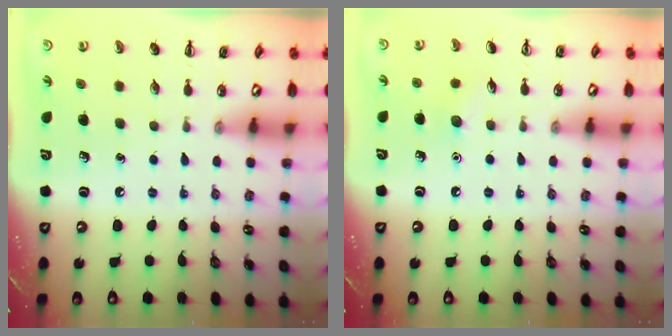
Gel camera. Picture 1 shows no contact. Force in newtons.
{"total": 5.1, "press": 4.9, "slide": 1.4}